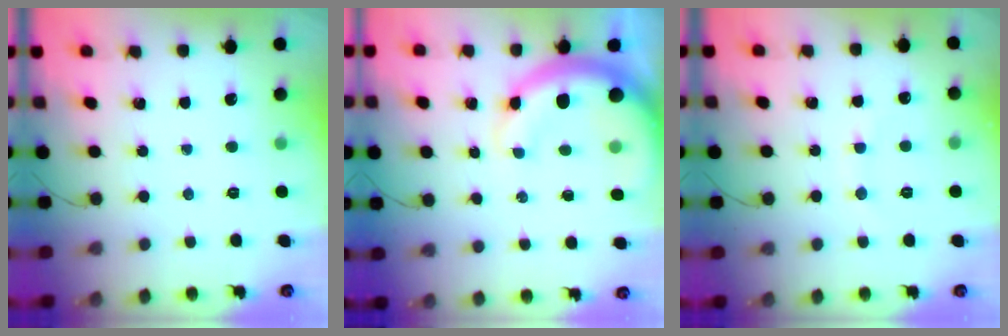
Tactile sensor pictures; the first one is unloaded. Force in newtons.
{"total": 10.9, "press": 10.7, "slide": 2.4}
{"total": 4.9, "press": 4.8, "slide": 1.0}